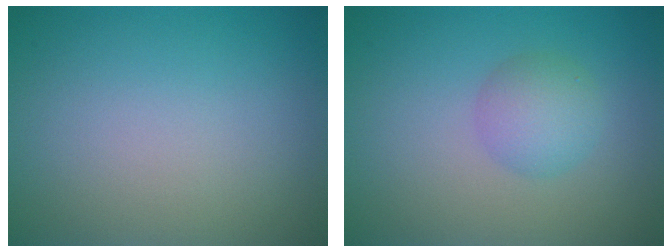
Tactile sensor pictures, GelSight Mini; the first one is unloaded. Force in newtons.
{"total": 2.7, "press": 2.7, "slide": 0.1}